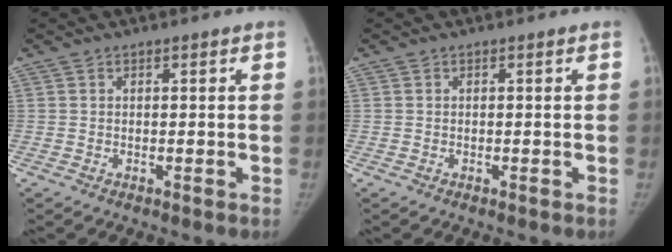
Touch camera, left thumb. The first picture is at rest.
{"total": 0.0}